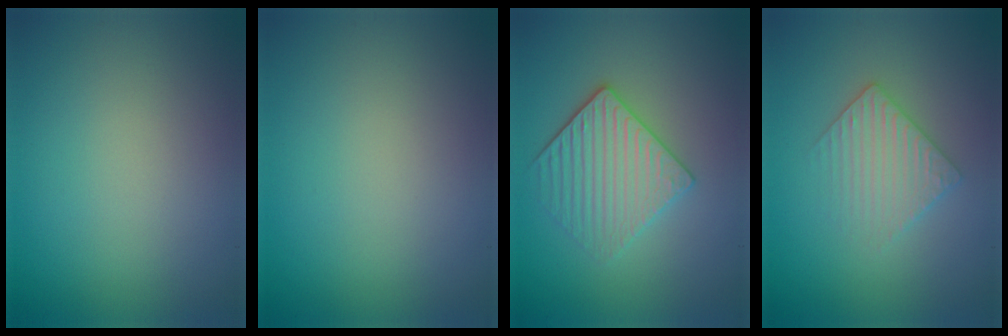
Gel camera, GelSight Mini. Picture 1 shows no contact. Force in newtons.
{"total": 0.0}
{"total": 3.6, "press": 3.3, "slide": 1.4}
{"total": 3.0, "press": 2.9, "slide": 0.6}